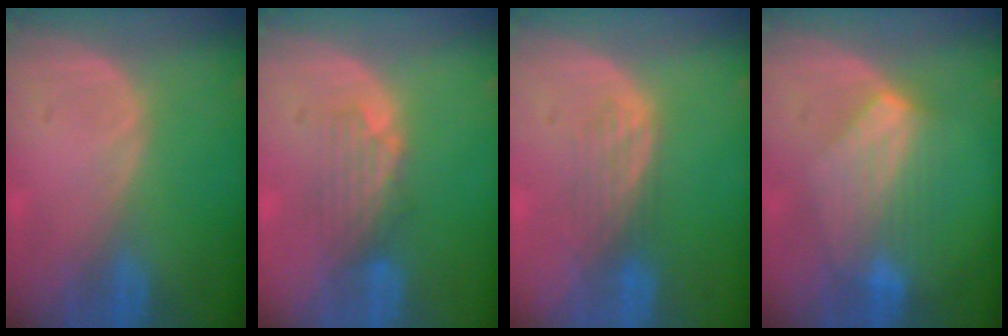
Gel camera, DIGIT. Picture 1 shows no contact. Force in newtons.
{"total": 4.0, "press": 3.6, "slide": 1.8}
{"total": 3.9, "press": 3.3, "slide": 2.2}
{"total": 6.8, "press": 6.7, "slide": 1.1}